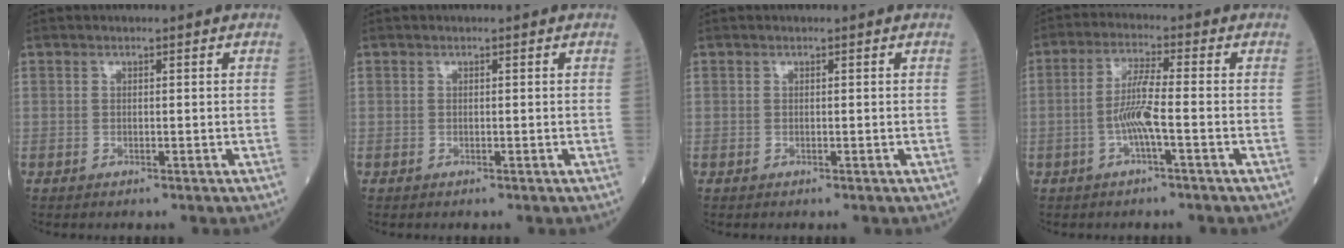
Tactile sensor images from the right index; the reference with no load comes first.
{"total": 0.0}
{"total": 0.0}
{"total": 5.6, "force": [-1.5, 0.0, 5.4], "torque": [-0.114, 0.005, -0.031]}